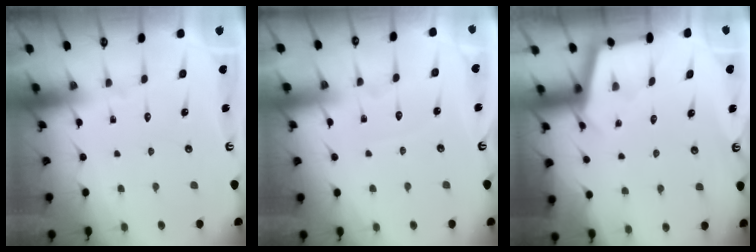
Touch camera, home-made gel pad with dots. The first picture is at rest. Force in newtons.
{"total": 2.4, "press": 2.4, "slide": 0.4}
{"total": 3.0, "press": 2.9, "slide": 0.3}